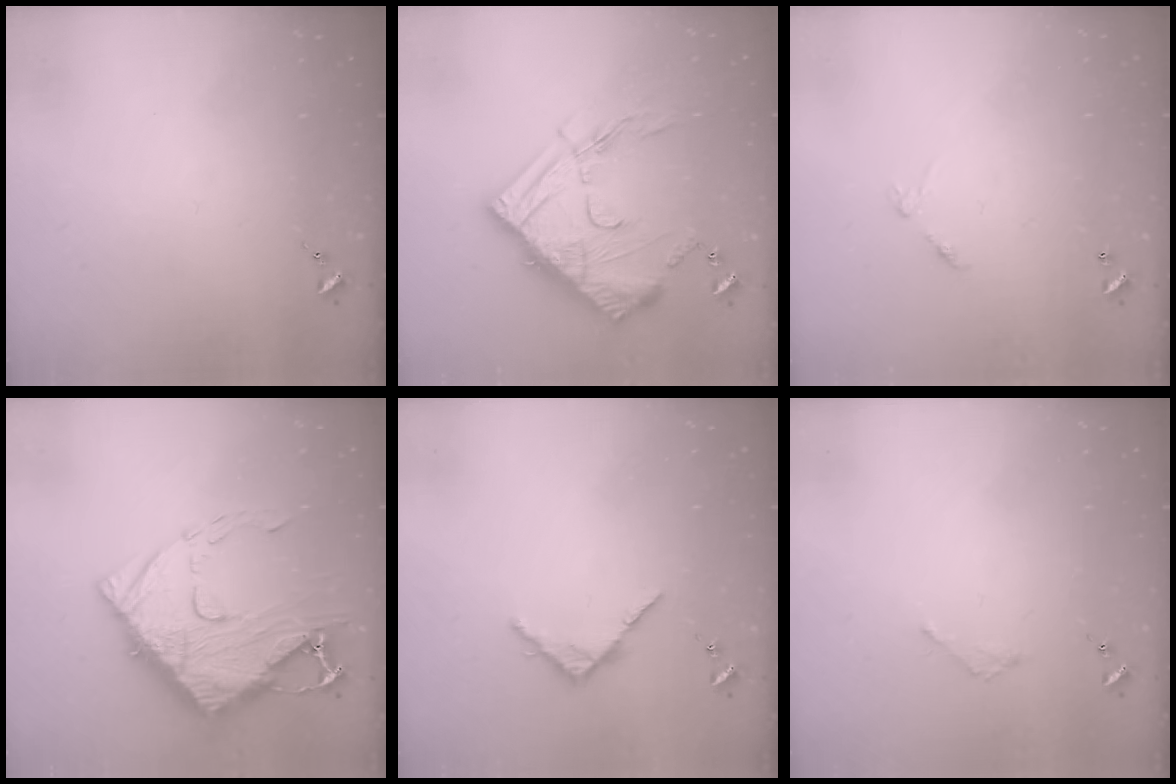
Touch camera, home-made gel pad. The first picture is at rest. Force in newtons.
{"total": 21.5, "press": 21.4, "slide": 1.6}
{"total": 5.8, "press": 5.8, "slide": 0.4}
{"total": 17.4, "press": 17.4, "slide": 1.6}
{"total": 4.9, "press": 4.9, "slide": 0.5}
{"total": 1.8, "press": 1.8, "slide": 0.2}